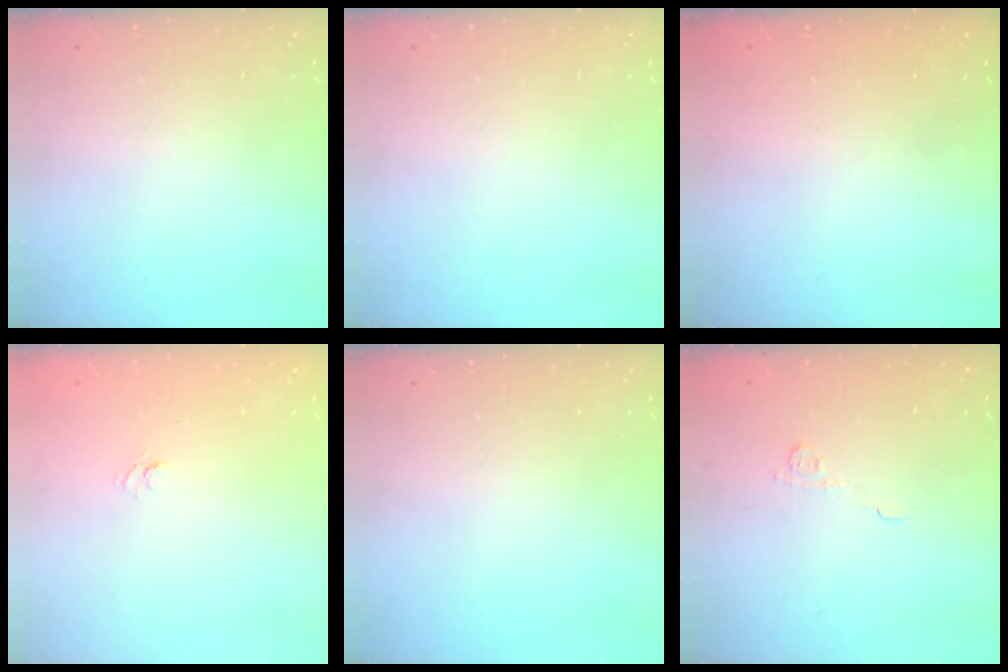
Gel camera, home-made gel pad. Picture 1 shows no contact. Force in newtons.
{"total": 0.0}
{"total": 2.3, "press": 2.2, "slide": 0.8}
{"total": 3.6, "press": 3.4, "slide": 1.1}
{"total": 0.0}
{"total": 3.8, "press": 3.6, "slide": 1.1}